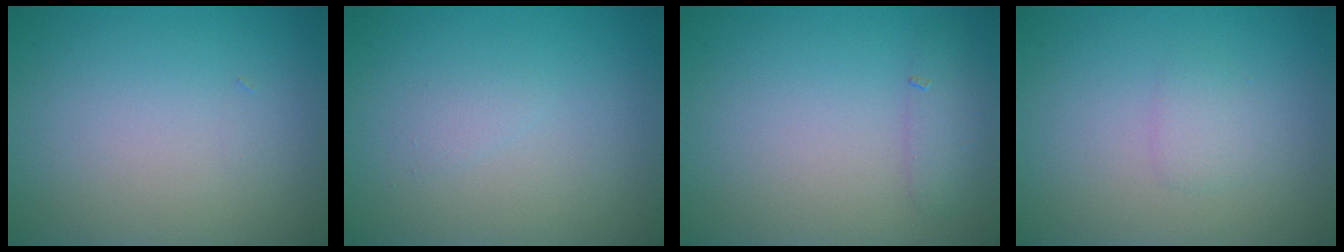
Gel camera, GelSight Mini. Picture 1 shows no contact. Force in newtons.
{"total": 0.7, "press": 0.7, "slide": 0.1}
{"total": 1.4, "press": 1.4, "slide": 0.1}
{"total": 1.2, "press": 1.2, "slide": 0.1}